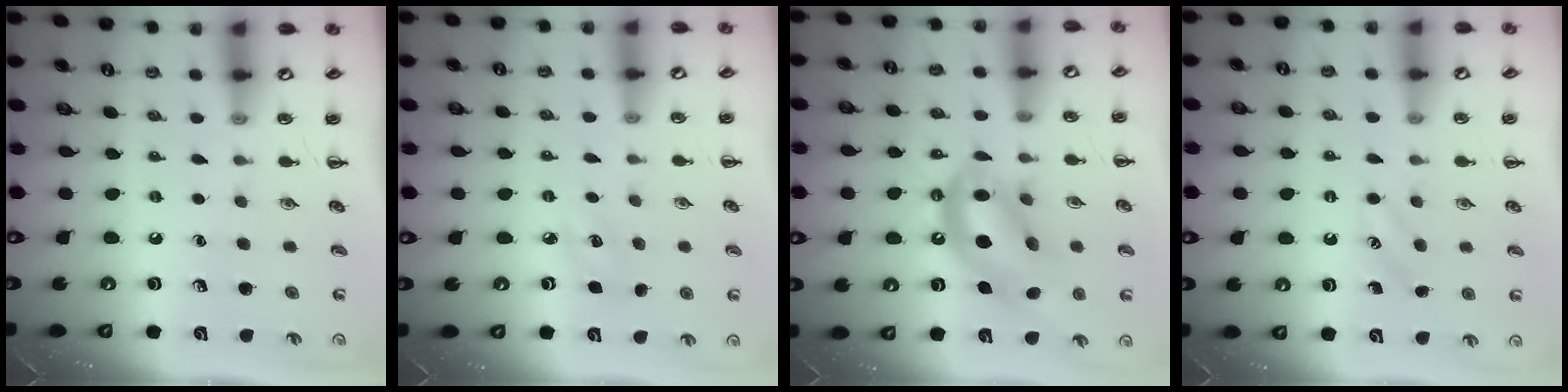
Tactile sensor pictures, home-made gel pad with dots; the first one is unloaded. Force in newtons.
{"total": 5.2, "press": 5.0, "slide": 1.3}
{"total": 14.2, "press": 13.6, "slide": 4.1}
{"total": 3.0, "press": 2.9, "slide": 0.7}